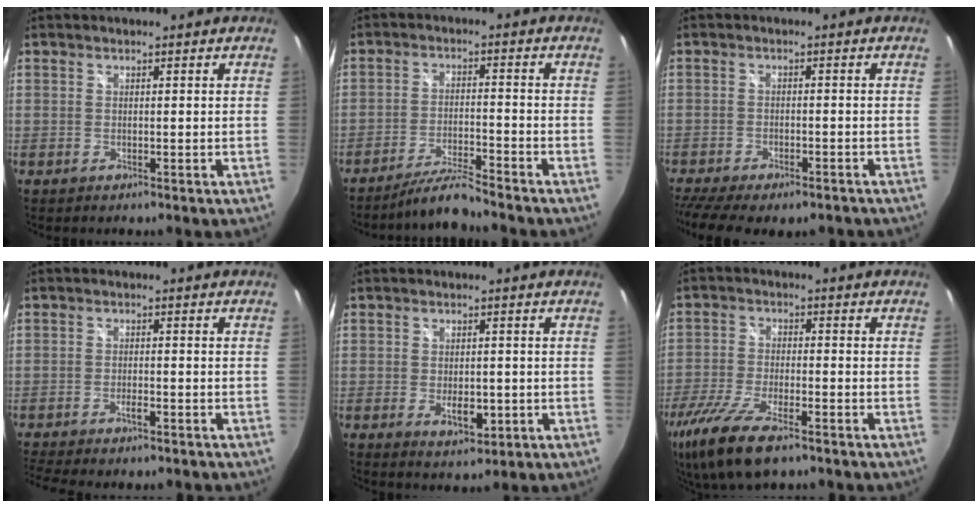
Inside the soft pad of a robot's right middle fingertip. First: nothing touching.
{"total": 6.4, "force": [-5.9, -1.1, 2.0], "torque": [-0.058, 0.002, -0.109]}
{"total": 12.6, "force": [-10.0, 3.8, 6.6], "torque": [-0.147, -0.044, -0.155]}
{"total": 5.6, "force": [-4.7, 0.9, 2.7], "torque": [-0.070, -0.014, -0.083]}
{"total": 4.7, "force": [-1.5, 2.6, 3.7], "torque": [-0.068, -0.010, -0.019]}
{"total": 13.9, "force": [-9.3, 4.5, 9.4], "torque": [-0.214, -0.044, -0.178]}